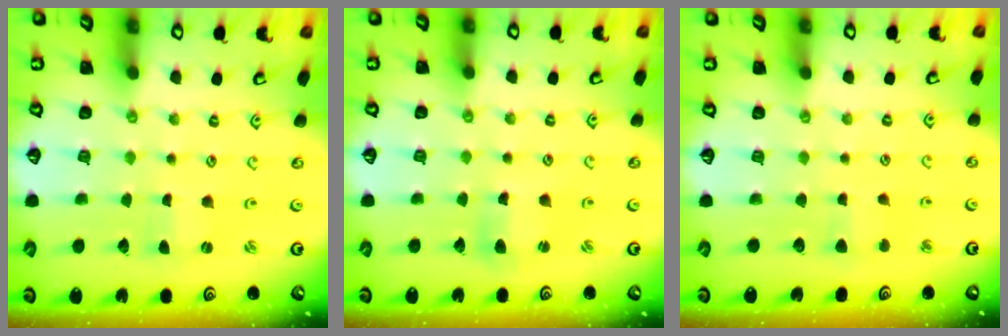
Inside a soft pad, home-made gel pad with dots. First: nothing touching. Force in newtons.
{"total": 3.7, "press": 3.7, "slide": 0.5}
{"total": 3.2, "press": 3.1, "slide": 0.6}